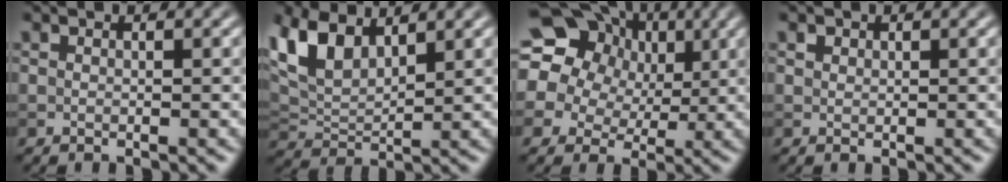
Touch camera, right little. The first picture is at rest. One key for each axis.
{"total": 6.5, "fx": 4.0, "fy": 3.0, "fz": 4.2, "tx": -0.099, "ty": 0.011, "tz": 0.077}
{"total": 18.9, "fx": 7.4, "fy": 15.4, "fz": 8.1, "tx": -0.185, "ty": 0.043, "tz": 0.113}
{"total": 0.7, "fx": 0.5, "fy": 0.4, "fz": 0.1, "tx": 0.000, "ty": -0.001, "tz": 0.008}